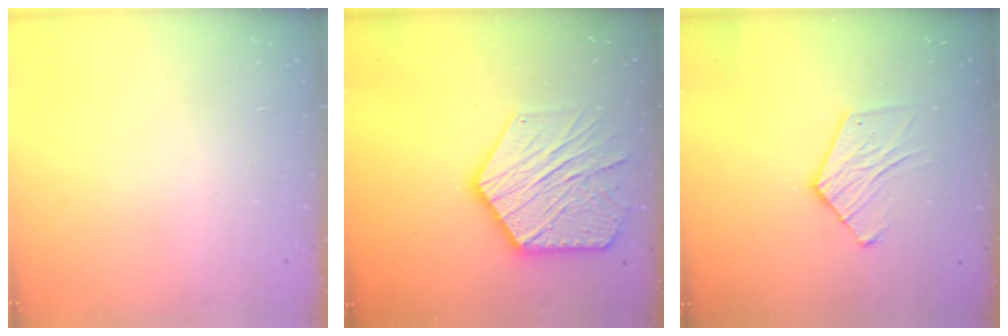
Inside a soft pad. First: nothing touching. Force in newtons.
{"total": 19.0, "press": 18.9, "slide": 1.3}
{"total": 8.8, "press": 8.8, "slide": 0.3}